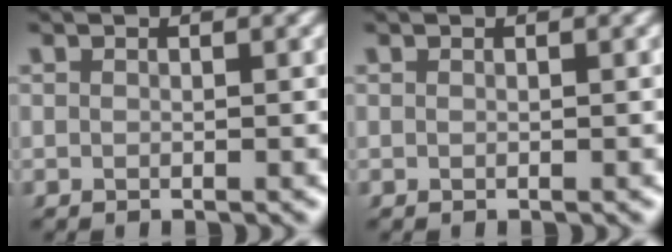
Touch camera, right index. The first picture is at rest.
{"total": 0.0}